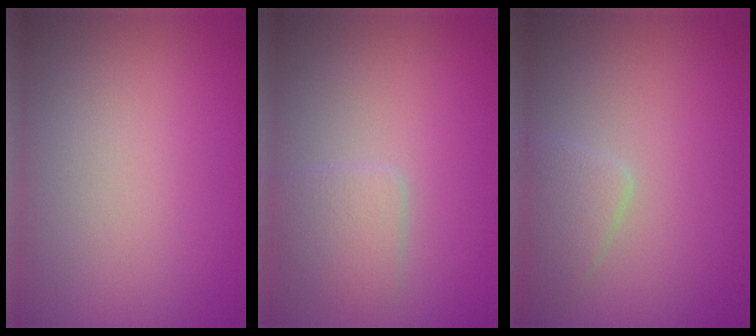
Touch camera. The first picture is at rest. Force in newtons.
{"total": 2.5, "press": 2.5, "slide": 0.1}
{"total": 2.2, "press": 2.2, "slide": 0.1}